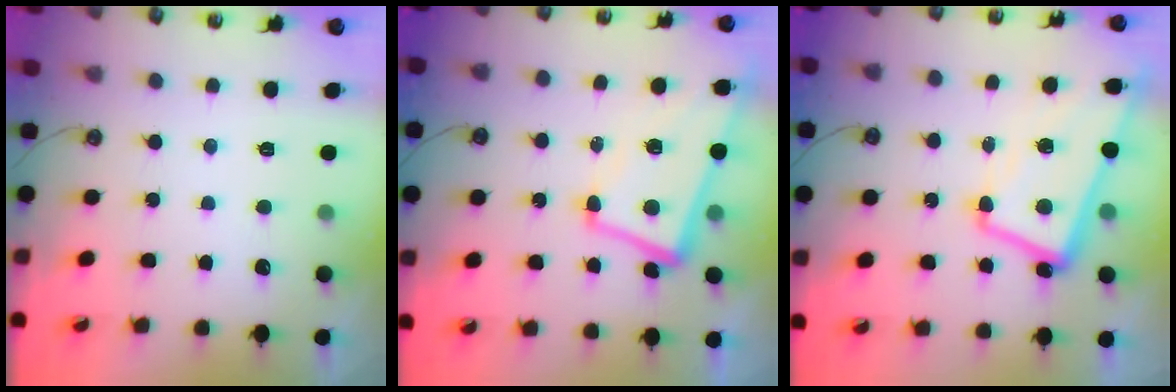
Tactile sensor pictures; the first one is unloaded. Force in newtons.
{"total": 2.8, "press": 2.1, "slide": 1.9}
{"total": 6.9, "press": 6.7, "slide": 1.4}